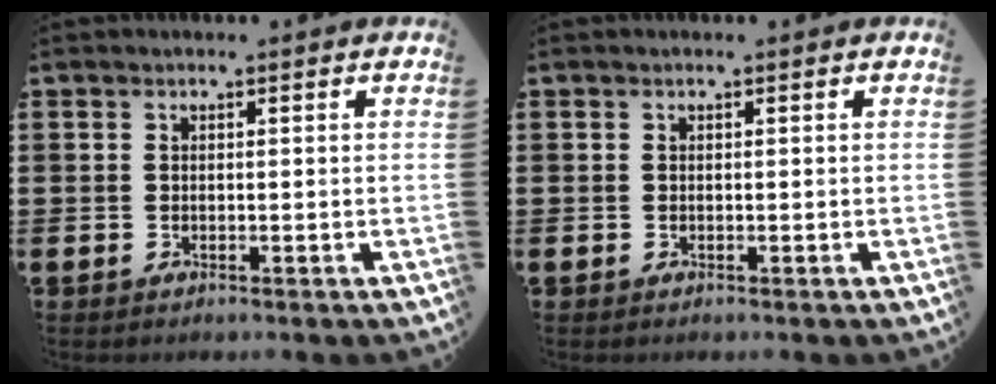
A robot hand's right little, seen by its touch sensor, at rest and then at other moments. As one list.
[{"total": 0.0}]